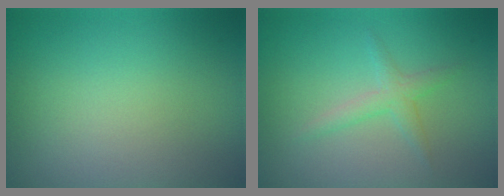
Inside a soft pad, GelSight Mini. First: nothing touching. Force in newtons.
{"total": 1.8, "press": 1.8, "slide": 0.1}